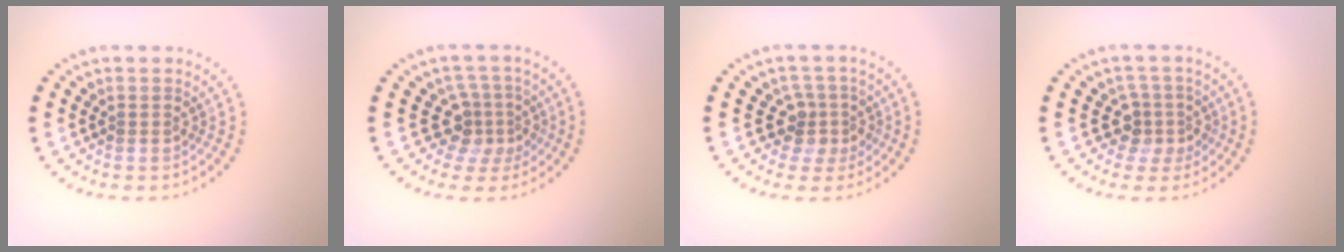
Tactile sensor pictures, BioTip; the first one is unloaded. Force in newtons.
{"total": 3.3, "press": 2.4, "slide": 2.3}
{"total": 2.8, "press": 2.1, "slide": 1.8}
{"total": 2.7, "press": 2.0, "slide": 1.8}